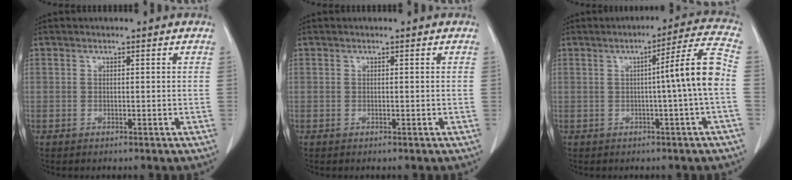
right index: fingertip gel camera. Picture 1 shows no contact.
{"total": 0.0}
{"total": 8.4, "force": [-0.8, -1.6, 8.2], "torque": [-0.114, 0.012, -0.012]}